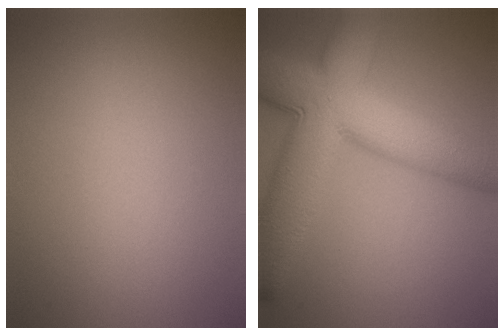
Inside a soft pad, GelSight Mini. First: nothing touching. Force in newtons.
{"total": 12.7, "press": 12.7, "slide": 0.4}